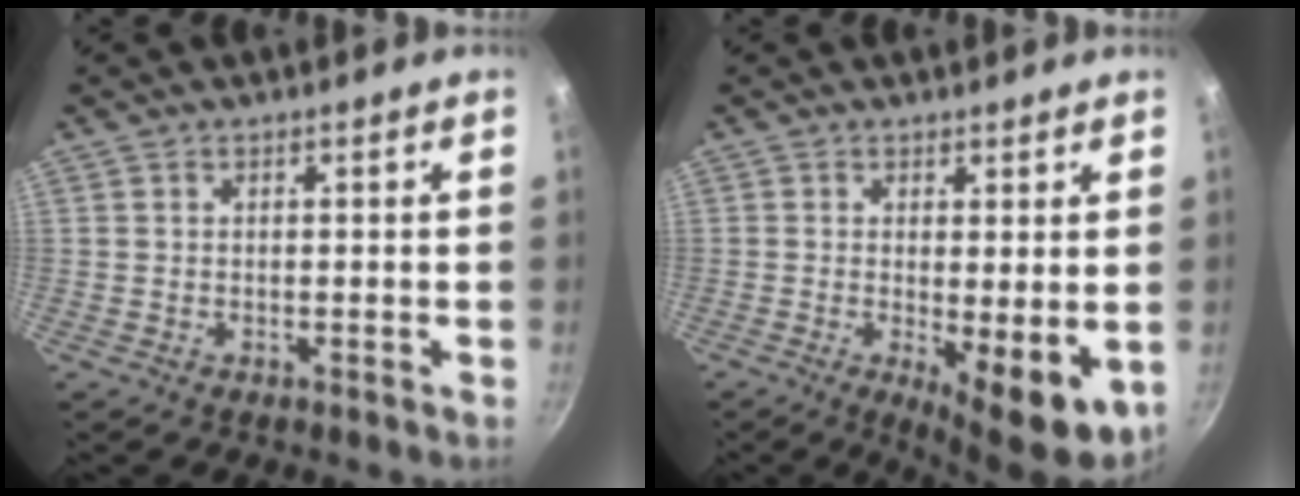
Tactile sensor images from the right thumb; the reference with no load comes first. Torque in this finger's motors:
{"motor_torque": [-0.42, 0.73, 0.65, -0.55, 0.09]}